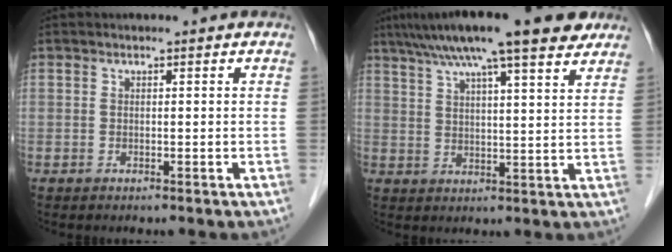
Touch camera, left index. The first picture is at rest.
{"total": 17.2, "force": [13.2, 1.7, 11.0], "torque": [-0.181, 0.034, 0.187]}